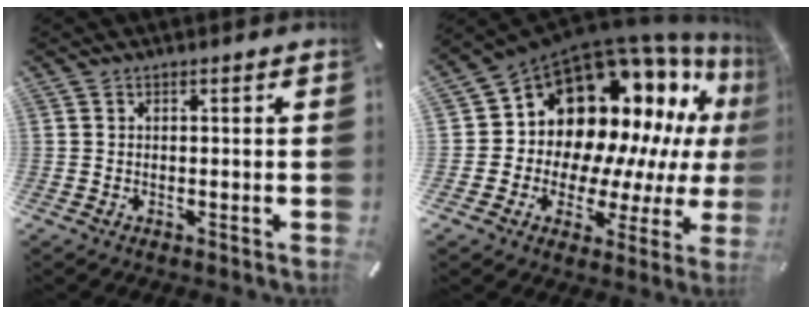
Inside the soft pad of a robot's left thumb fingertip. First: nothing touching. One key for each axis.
{"total": 18.0, "fx": 10.7, "fy": 12.2, "fz": 7.7, "tx": -0.105, "ty": -0.124, "tz": 0.213}